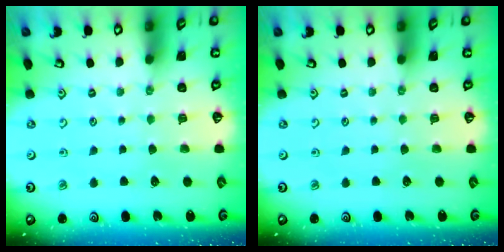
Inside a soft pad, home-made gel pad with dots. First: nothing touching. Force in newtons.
{"total": 0.0}